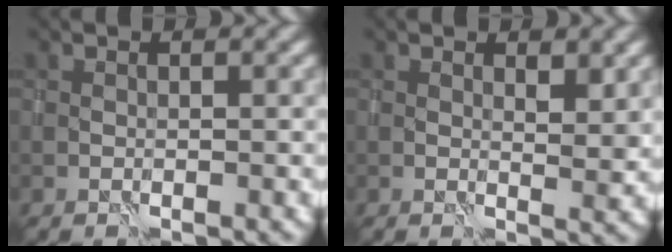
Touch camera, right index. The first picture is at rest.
{"total": 1.8, "force": [1.0, 0.5, 1.4], "torque": [-0.018, -0.008, 0.019]}